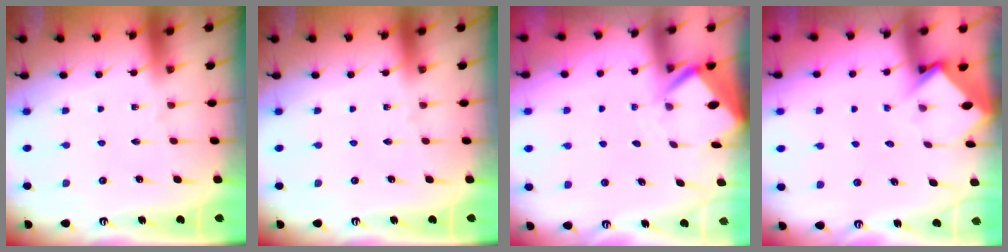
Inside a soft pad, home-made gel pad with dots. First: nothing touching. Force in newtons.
{"total": 0.0}
{"total": 3.3, "press": 3.3, "slide": 0.3}
{"total": 3.4, "press": 3.4, "slide": 0.3}